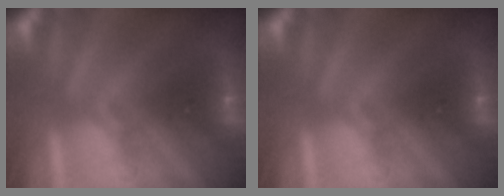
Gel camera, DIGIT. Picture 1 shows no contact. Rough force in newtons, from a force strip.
{"total": 0.0}